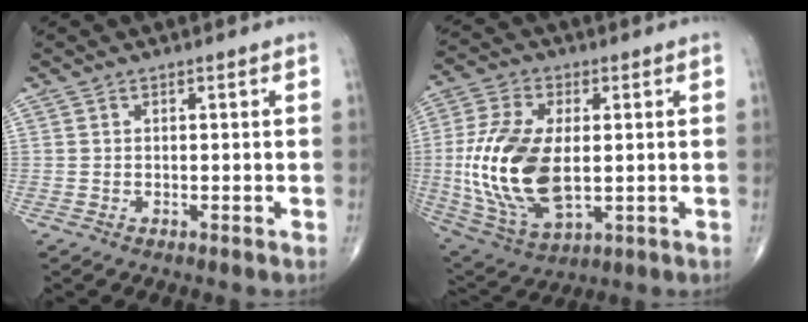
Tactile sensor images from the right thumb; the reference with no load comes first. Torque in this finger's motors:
{"motor_torque": [2.08, 2.24, 1.31, -0.95, 0.47]}